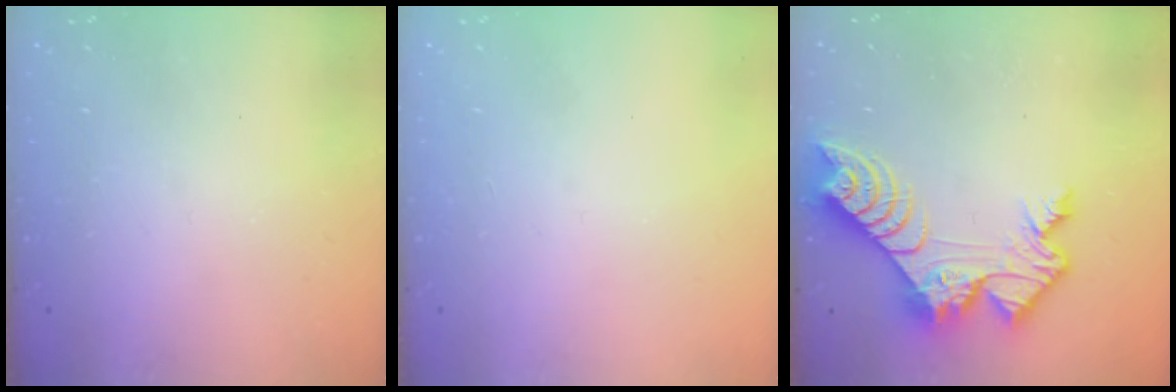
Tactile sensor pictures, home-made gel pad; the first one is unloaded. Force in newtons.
{"total": 0.0}
{"total": 11.8, "press": 11.7, "slide": 0.8}